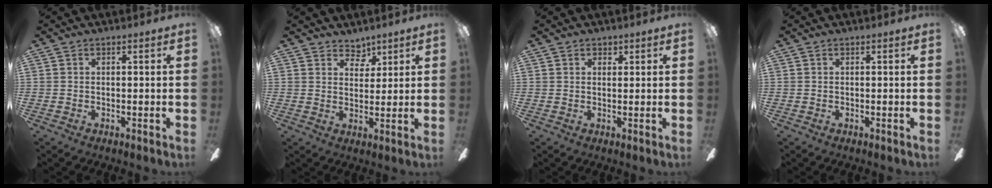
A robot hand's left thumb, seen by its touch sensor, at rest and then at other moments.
{"total": 4.4, "force": [3.8, 2.1, 0.5], "torque": [0.002, -0.024, 0.069]}
{"total": 1.2, "force": [1.1, 0.5, 0.1], "torque": [0.005, -0.002, 0.019]}
{"total": 0.0}